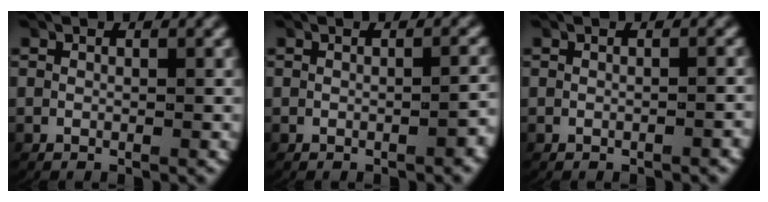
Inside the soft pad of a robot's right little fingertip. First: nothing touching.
{"total": 1.1, "force": [-0.7, 0.2, 0.8], "torque": [-0.009, 0.005, -0.013]}
{"total": 0.7, "force": [-0.6, -0.1, 0.2], "torque": [-0.002, 0.003, -0.010]}